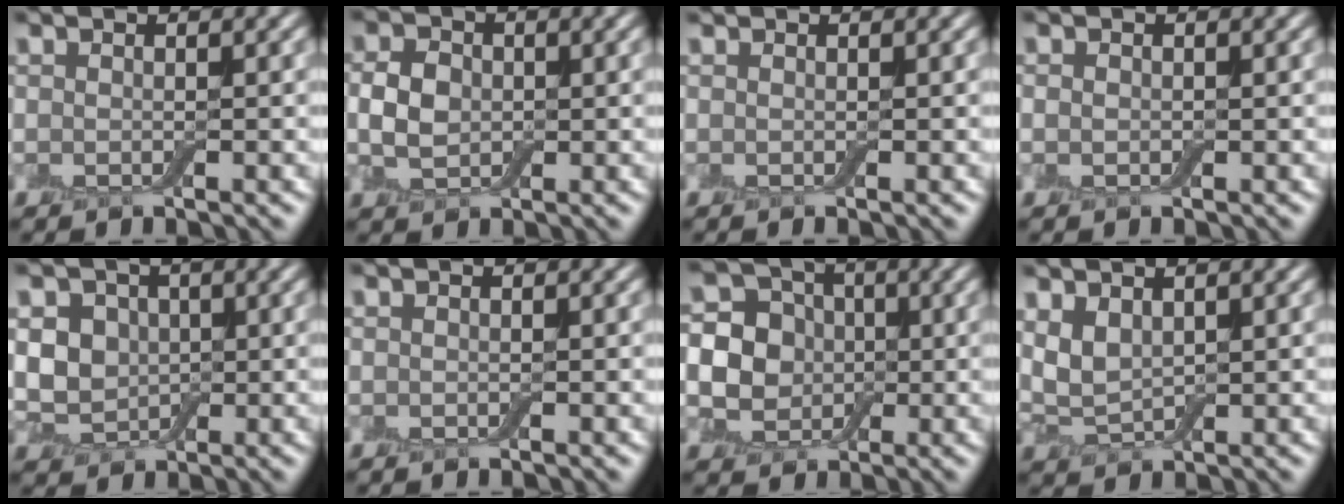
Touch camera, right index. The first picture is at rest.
{"total": 3.1, "force": [0.1, 2.4, 2.0], "torque": [-0.043, 0.002, -0.004]}
{"total": 0.0}
{"total": 0.7, "force": [0.1, 0.5, 0.4], "torque": [-0.009, 0.001, 0.000]}
{"total": 5.1, "force": [0.8, 4.2, 2.6], "torque": [-0.042, 0.013, -0.006]}
{"total": 0.0}
{"total": 10.9, "force": [0.3, 10.1, 4.2], "torque": [-0.110, 0.035, -0.018]}
{"total": 2.8, "force": [1.3, 1.6, 1.9], "torque": [-0.045, 0.001, 0.029]}